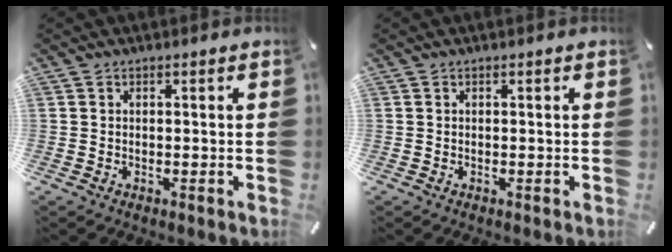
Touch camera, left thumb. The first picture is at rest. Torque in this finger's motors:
{"motor_torque": [-0.26, -0.21, -0.14, -0.12, 0.01]}